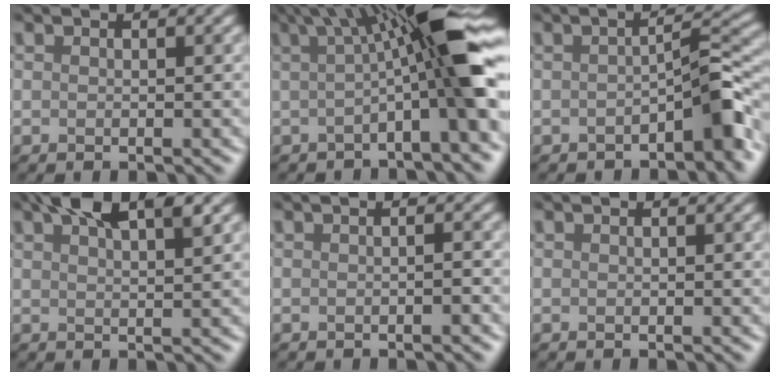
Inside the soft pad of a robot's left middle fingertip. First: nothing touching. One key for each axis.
{"total": 9.8, "fx": 0.7, "fy": 1.2, "fz": 9.7, "tx": -0.131, "ty": 0.029, "tz": 0.006}
{"total": 4.2, "fx": -2.2, "fy": 0.5, "fz": 3.6, "tx": -0.057, "ty": 0.013, "tz": -0.036}
{"total": 3.8, "fx": 2.7, "fy": 0.5, "fz": 2.5, "tx": -0.031, "ty": 0.022, "tz": 0.037}
{"total": 0.9, "fx": -0.3, "fy": 0.3, "fz": 0.8, "tx": -0.004, "ty": 0.004, "tz": -0.011}
{"total": 0.0}